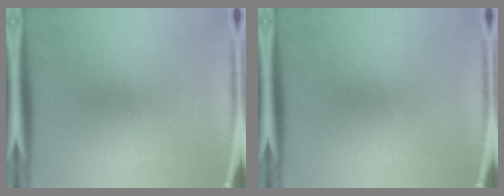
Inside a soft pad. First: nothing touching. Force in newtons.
{"total": 0.0}